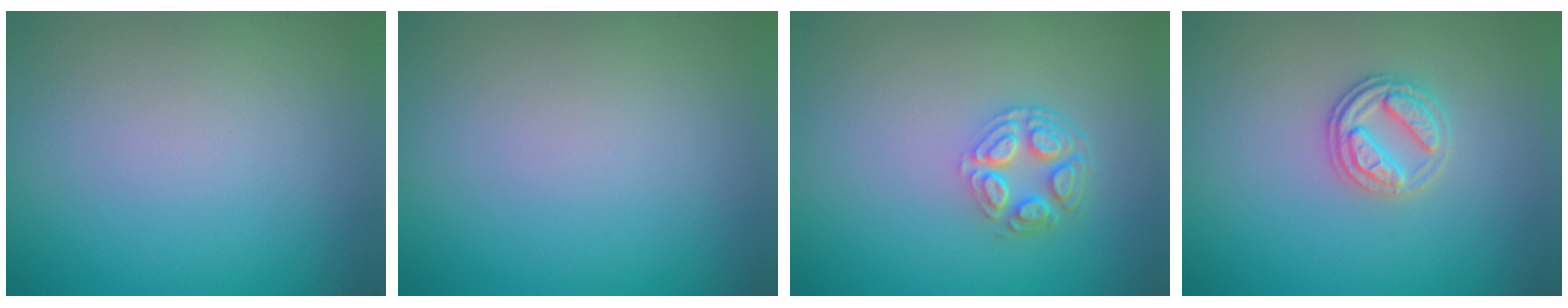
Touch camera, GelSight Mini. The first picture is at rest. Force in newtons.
{"total": 0.0}
{"total": 3.9, "press": 2.9, "slide": 2.5}
{"total": 2.6, "press": 2.5, "slide": 0.8}